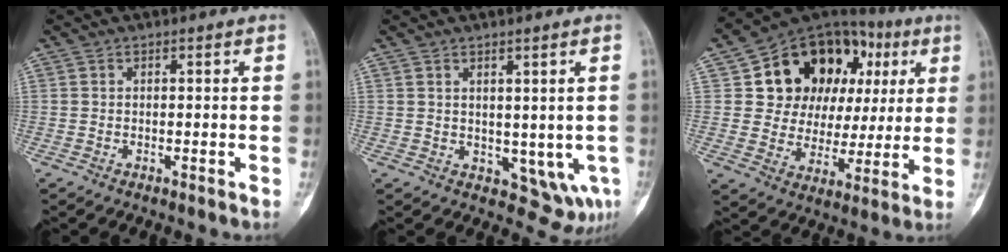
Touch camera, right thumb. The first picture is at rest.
{"total": 6.1, "force": [0.6, 3.8, 4.7], "torque": [-0.038, -0.017, 0.025]}
{"total": 22.4, "force": [7.0, 16.3, 13.7], "torque": [-0.141, 0.029, 0.117]}